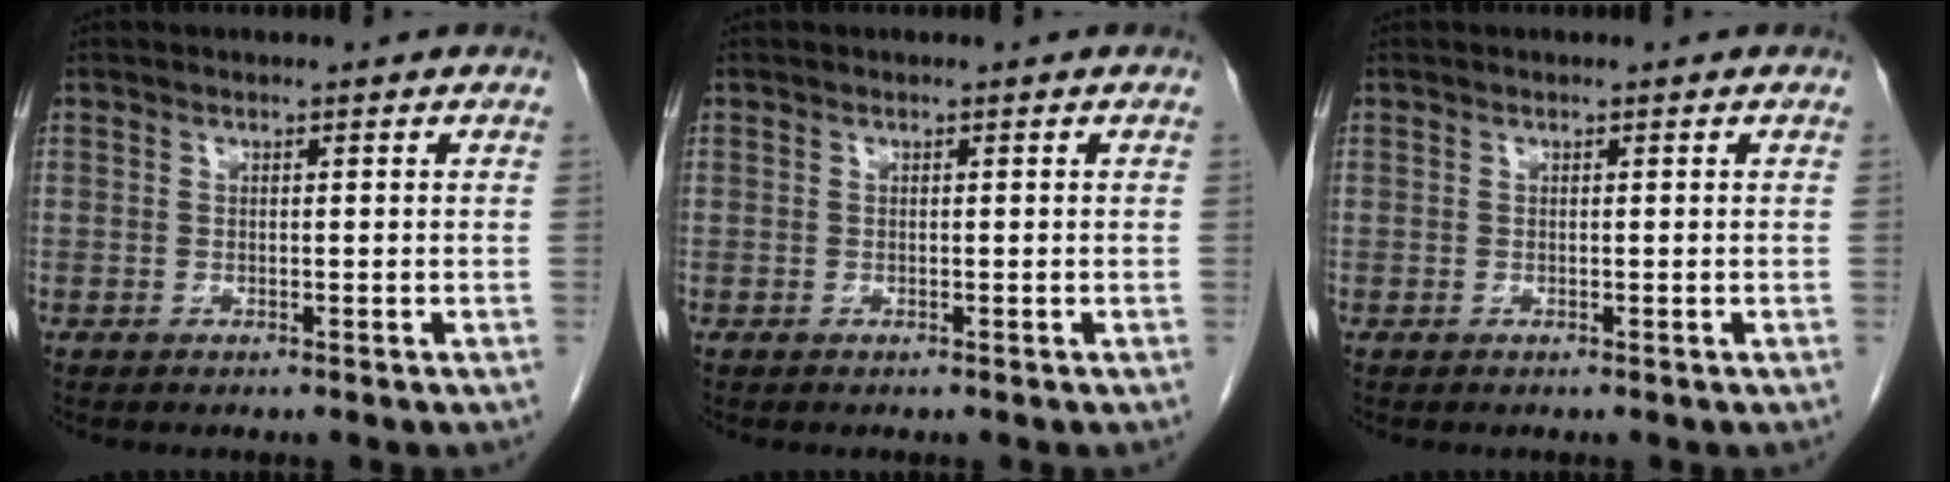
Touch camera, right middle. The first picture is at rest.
{"total": 0.0}
{"total": 0.0}